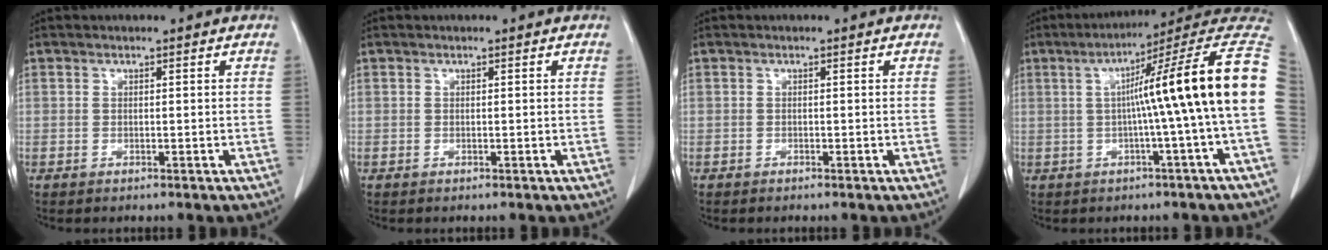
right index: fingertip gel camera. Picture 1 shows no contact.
{"total": 0.0}
{"total": 0.0}
{"total": 16.6, "force": [0.8, -1.5, 16.5], "torque": [-0.209, 0.035, 0.003]}